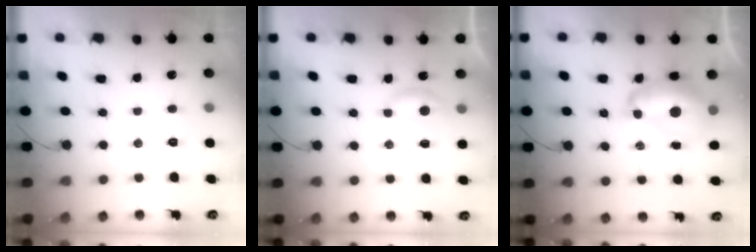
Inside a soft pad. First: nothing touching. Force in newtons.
{"total": 3.3, "press": 3.3, "slide": 0.5}
{"total": 10.8, "press": 10.8, "slide": 1.2}